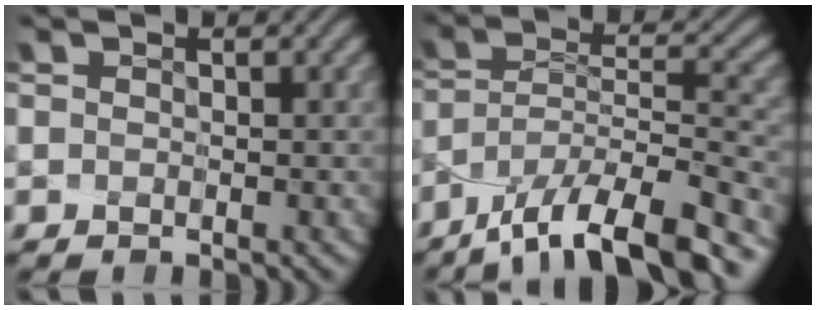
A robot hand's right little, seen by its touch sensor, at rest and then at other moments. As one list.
[{"total": 12.4, "force": [-8.9, 3.4, 7.9], "torque": [-0.144, 0.008, -0.145]}]